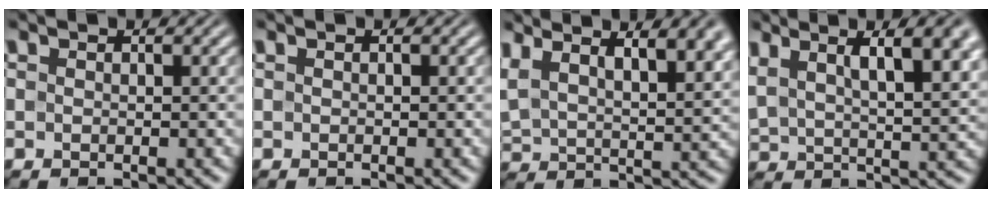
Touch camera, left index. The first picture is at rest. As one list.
[{"total": 0.0}, {"total": 12.2, "force": [6.3, 5.6, 8.9], "torque": [-0.143, 0.027, 0.093]}, {"total": 11.5, "force": [5.1, 4.9, 9.1], "torque": [-0.128, 0.026, 0.079]}]